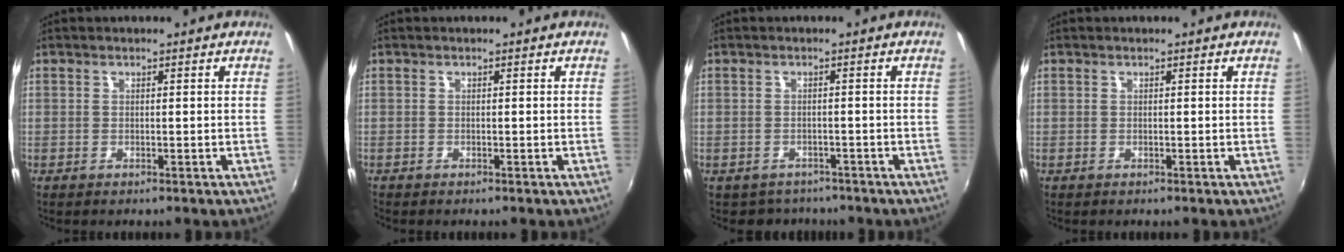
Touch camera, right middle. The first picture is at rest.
{"total": 0.0}
{"total": 4.1, "force": [-3.4, 2.4, 0.4], "torque": [-0.018, -0.009, -0.048]}
{"total": 0.0}